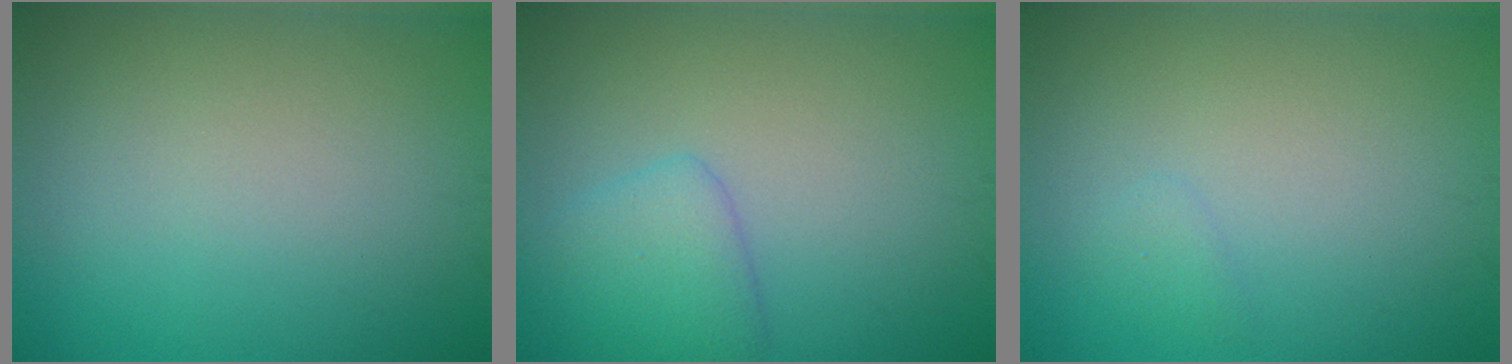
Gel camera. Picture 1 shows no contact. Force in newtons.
{"total": 2.7, "press": 2.7, "slide": 0.2}
{"total": 0.7, "press": 0.7, "slide": 0.0}